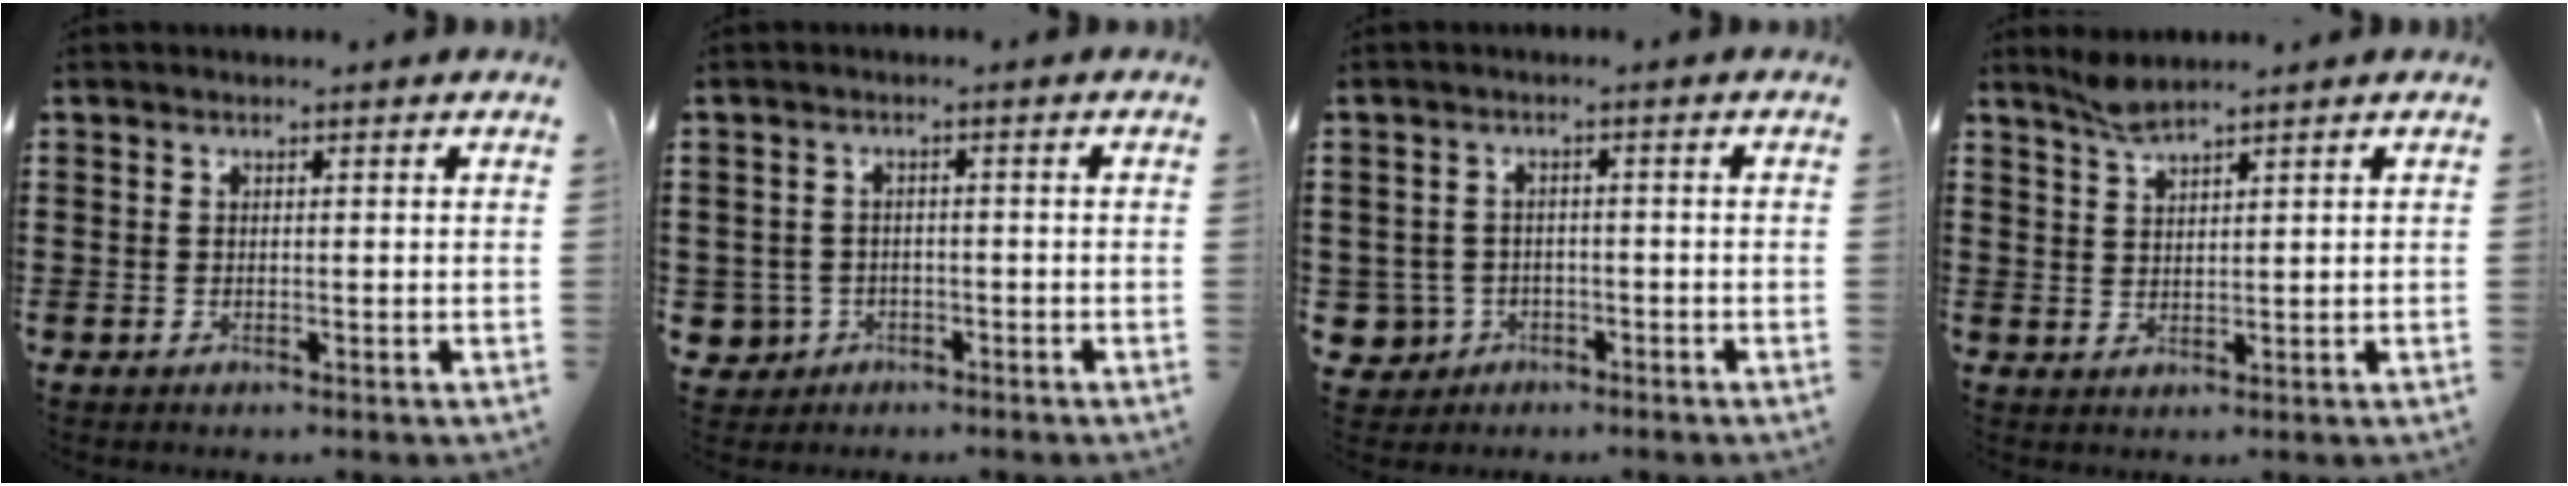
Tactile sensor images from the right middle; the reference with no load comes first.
{"total": 2.6, "force": [-1.4, 2.1, 0.6], "torque": [-0.026, -0.003, -0.034]}
{"total": 3.1, "force": [-1.6, 2.5, 0.9], "torque": [-0.040, -0.004, -0.040]}
{"total": 2.8, "force": [2.5, 0.4, 1.3], "torque": [-0.031, 0.001, 0.046]}